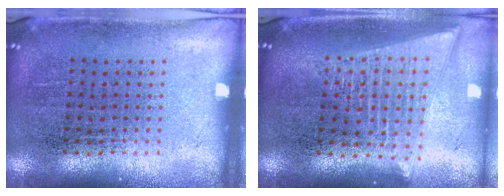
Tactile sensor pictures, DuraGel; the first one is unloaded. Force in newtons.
{"total": 2.0, "press": 1.8, "slide": 1.0}